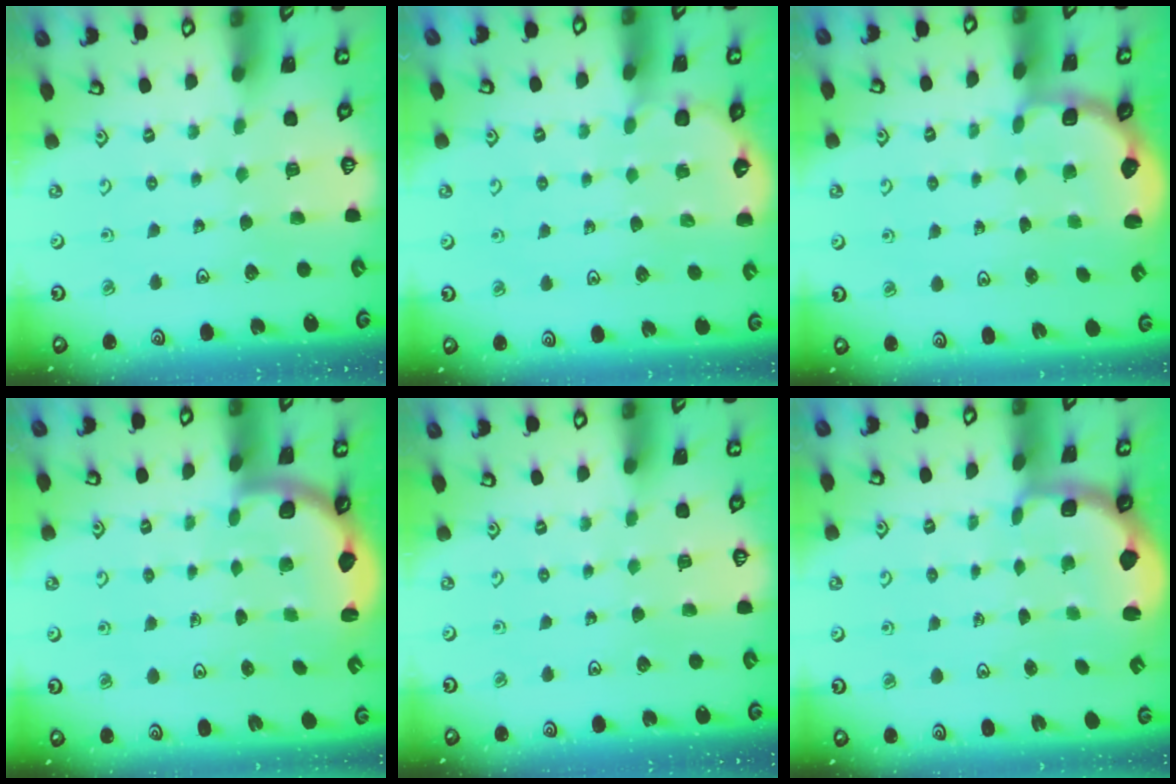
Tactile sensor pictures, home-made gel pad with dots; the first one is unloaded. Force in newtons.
{"total": 3.1, "press": 2.6, "slide": 1.7}
{"total": 2.8, "press": 2.1, "slide": 1.9}
{"total": 2.6, "press": 2.6, "slide": 0.7}
{"total": 0.0}
{"total": 2.5, "press": 1.3, "slide": 2.1}